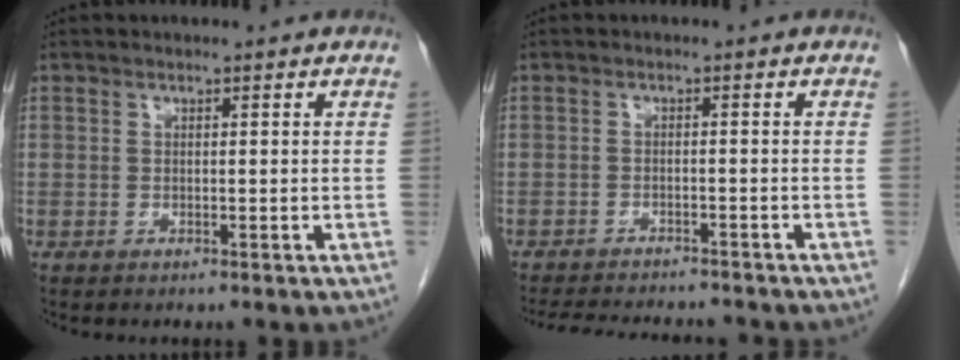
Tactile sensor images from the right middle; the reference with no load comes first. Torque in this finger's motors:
{"motor_torque": [0.09, -0.09, 0.01, 0.03]}